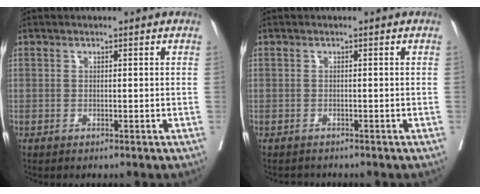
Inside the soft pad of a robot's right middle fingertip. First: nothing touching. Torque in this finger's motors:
{"motor_torque": [-0.48, -0.01, -0.07, -0.05]}